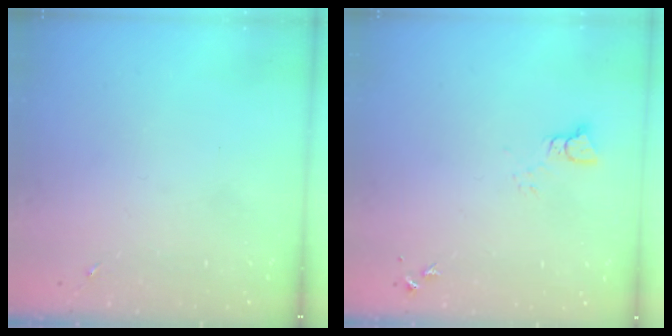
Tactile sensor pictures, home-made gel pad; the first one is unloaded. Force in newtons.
{"total": 2.5, "press": 2.5, "slide": 0.1}